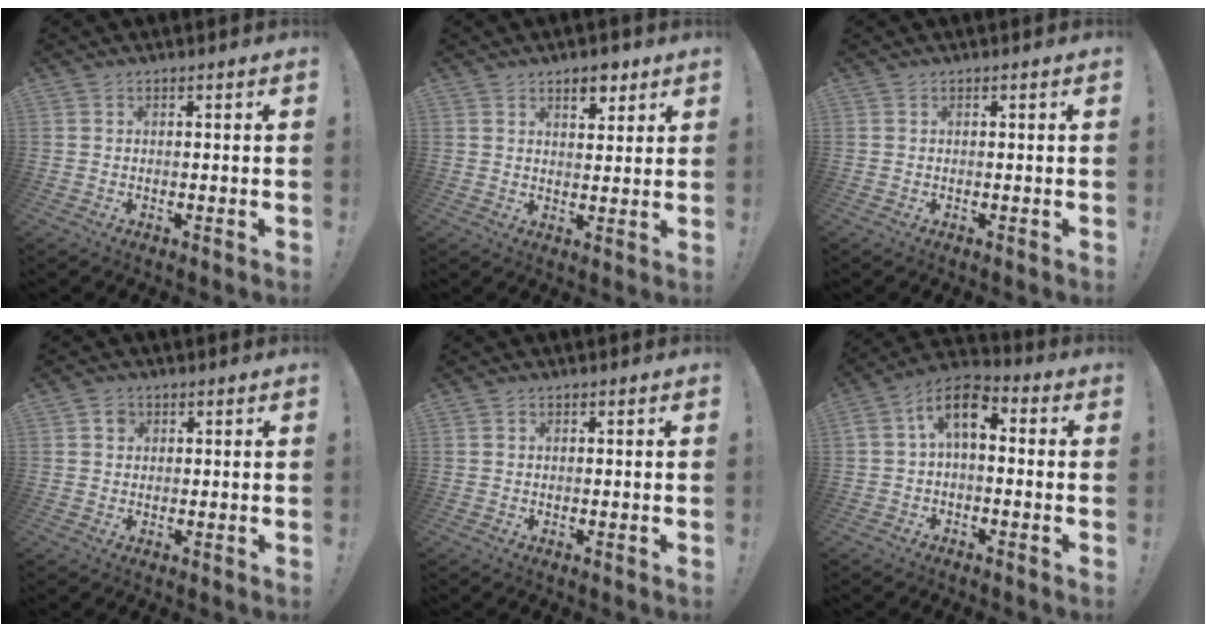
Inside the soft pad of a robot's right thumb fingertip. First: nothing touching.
{"total": 6.2, "force": [4.0, 3.3, 3.3], "torque": [-0.029, -0.019, 0.067]}
{"total": 0.0}
{"total": 2.2, "force": [0.7, 2.0, 0.8], "torque": [-0.011, 0.003, 0.011]}
{"total": 0.0}
{"total": 8.7, "force": [1.3, 5.0, 7.0], "torque": [-0.119, 0.007, 0.025]}